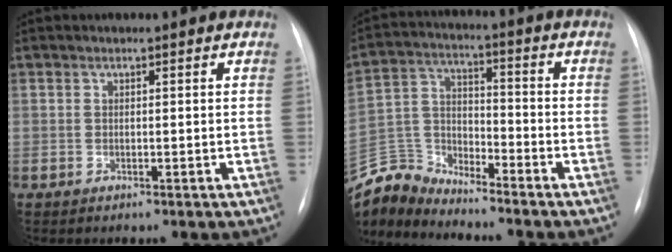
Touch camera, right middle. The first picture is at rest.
{"total": 8.7, "force": [-8.7, 0.5, -0.7], "torque": [0.004, 0.025, -0.176]}